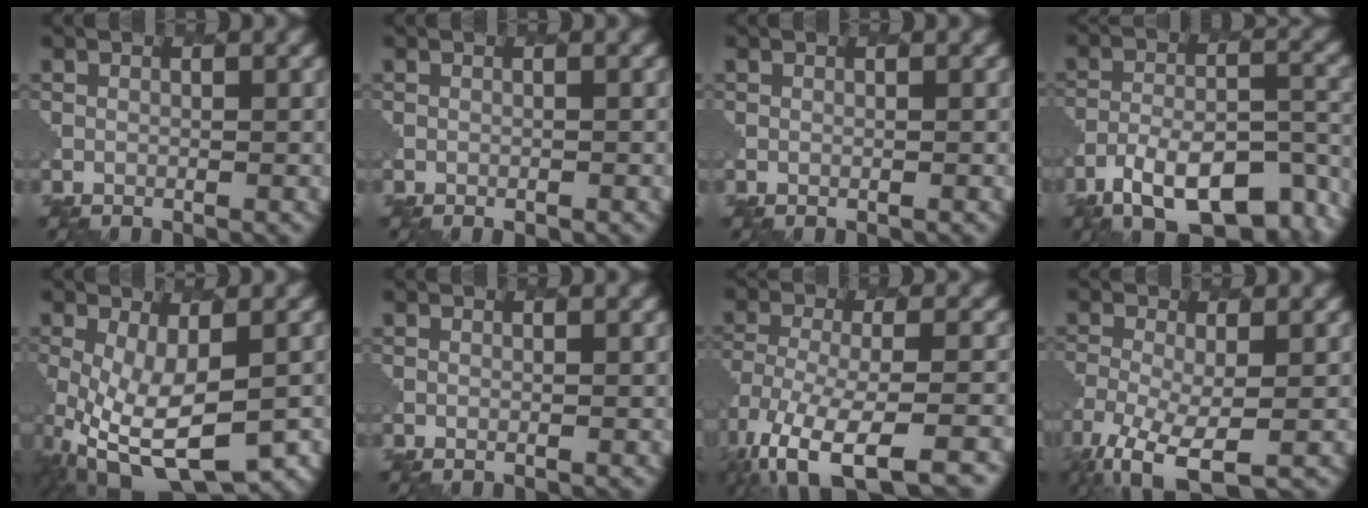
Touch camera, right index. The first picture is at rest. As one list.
[{"total": 0.6, "force": [-0.4, 0.3, 0.3], "torque": [-0.001, -0.001, -0.002]}, {"total": 0.0}, {"total": 12.0, "force": [-8.1, 4.7, 7.4], "torque": [-0.131, -0.007, -0.130]}, {"total": 11.2, "force": [-4.2, 5.3, 8.9], "torque": [-0.182, -0.044, -0.058]}, {"total": 0.0}, {"total": 12.7, "force": [-9.2, 4.5, 7.4], "torque": [-0.155, -0.033, -0.125]}, {"total": 6.8, "force": [-3.8, 2.7, 5.0], "torque": [-0.115, -0.023, -0.070]}]